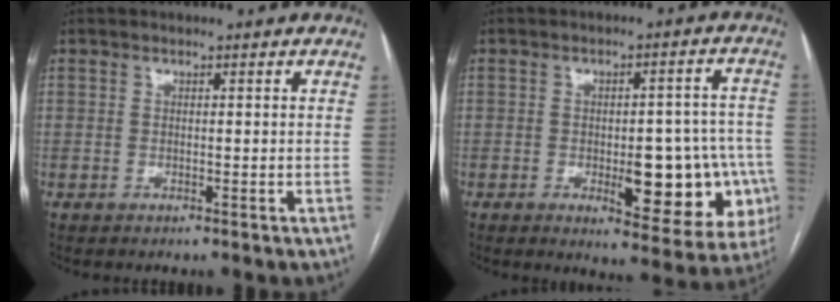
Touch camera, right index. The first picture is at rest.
{"total": 14.3, "force": [-3.7, 5.3, 12.7], "torque": [-0.112, 0.021, -0.033]}